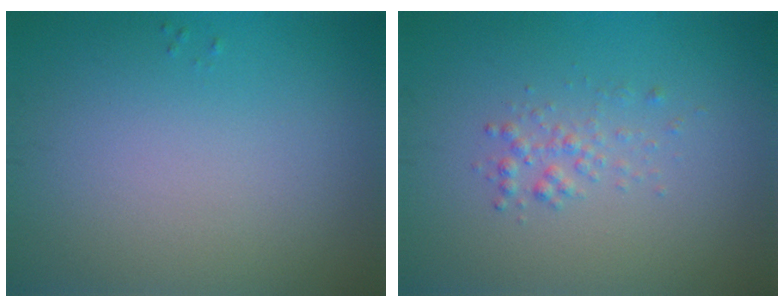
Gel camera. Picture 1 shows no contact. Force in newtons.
{"total": 1.4, "press": 1.4, "slide": 0.1}